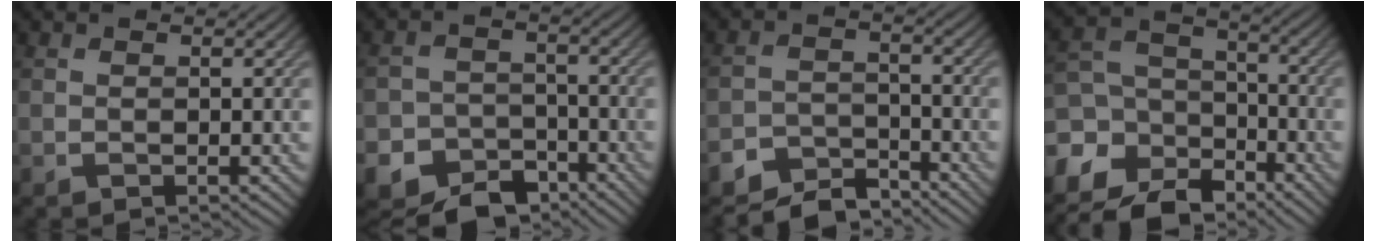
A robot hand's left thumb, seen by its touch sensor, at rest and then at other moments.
{"total": 12.1, "force": [-8.8, 7.9, 2.7], "torque": [-0.053, -0.044, -0.139]}
{"total": 7.9, "force": [-7.2, 2.6, 1.9], "torque": [-0.027, -0.006, -0.121]}
{"total": 13.7, "force": [-9.4, 8.6, 5.0], "torque": [-0.160, -0.036, -0.139]}